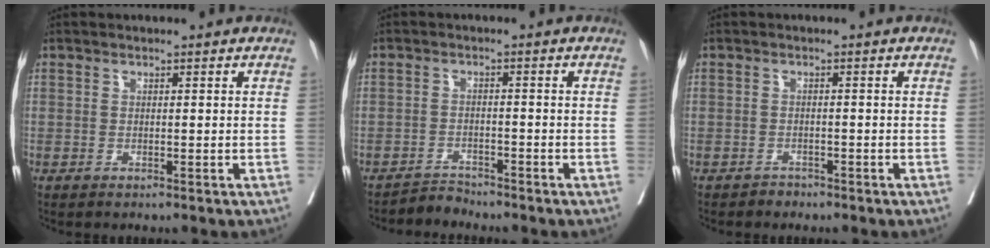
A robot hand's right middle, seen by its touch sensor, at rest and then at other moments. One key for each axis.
{"total": 2.4, "fx": -2.2, "fy": -0.1, "fz": -0.8, "tx": 0.018, "ty": -0.013, "tz": -0.038}
{"total": 1.1, "fx": -1.0, "fy": 0.5, "fz": -0.1, "tx": -0.003, "ty": 0.000, "tz": -0.020}